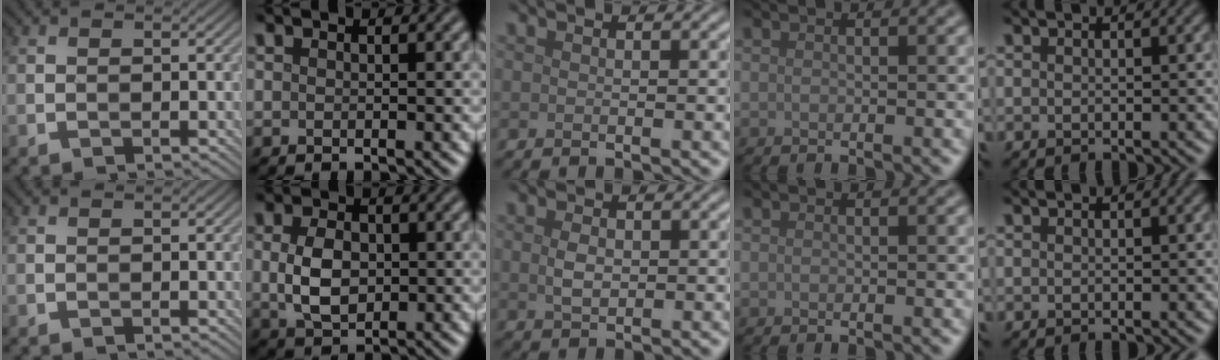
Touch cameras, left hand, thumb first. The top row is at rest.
{"index": {"total": 4.2, "force": [0.1, 2.8, 3.1], "torque": [-0.066, 0.000, 0.002]}, "middle": {"total": 1.7, "force": [0.2, 1.1, 1.3], "torque": [-0.030, -0.001, 0.005]}}